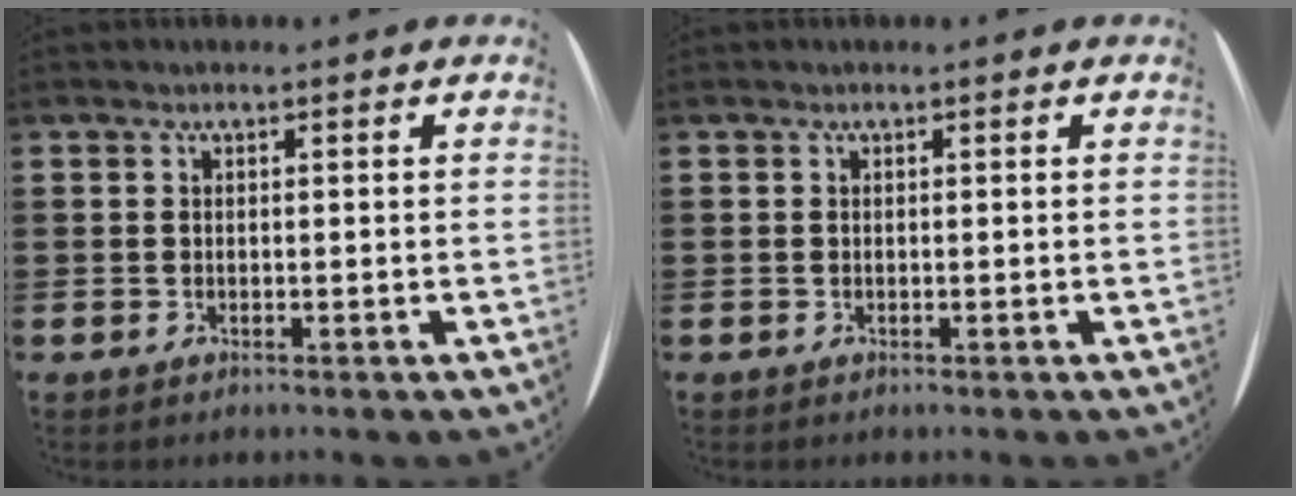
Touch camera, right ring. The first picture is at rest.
{"total": 0.0}